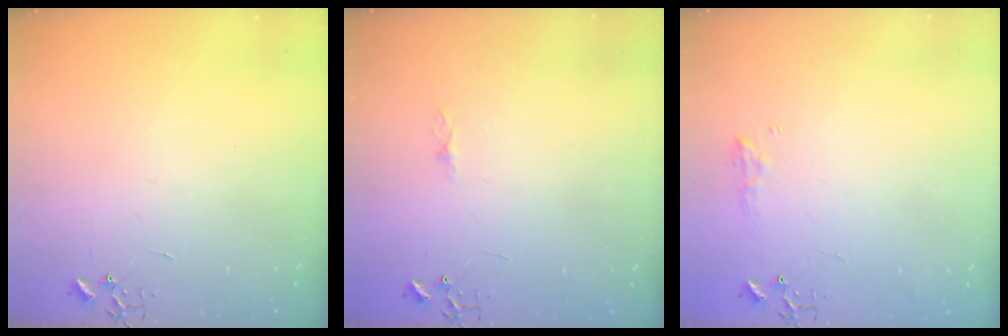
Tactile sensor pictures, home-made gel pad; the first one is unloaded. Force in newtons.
{"total": 3.6, "press": 3.5, "slide": 0.5}
{"total": 7.6, "press": 7.6, "slide": 0.8}